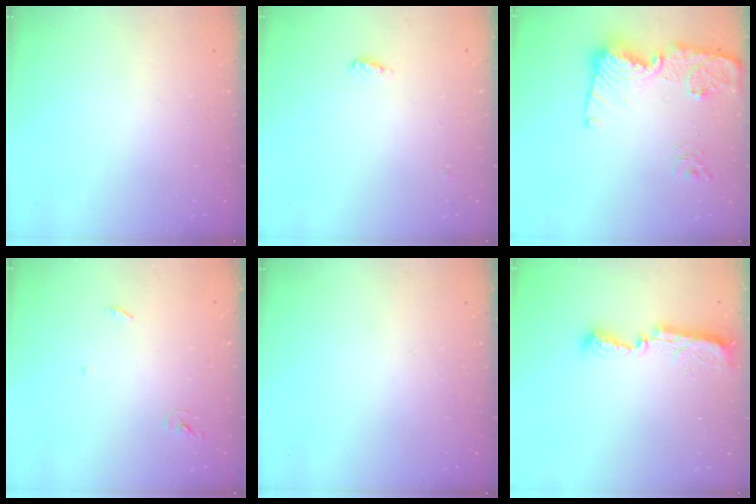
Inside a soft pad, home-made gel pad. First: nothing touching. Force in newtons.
{"total": 4.0, "press": 3.8, "slide": 1.1}
{"total": 17.1, "press": 17.0, "slide": 1.9}
{"total": 2.9, "press": 2.9, "slide": 0.2}
{"total": 0.0}
{"total": 8.3, "press": 8.3, "slide": 0.9}